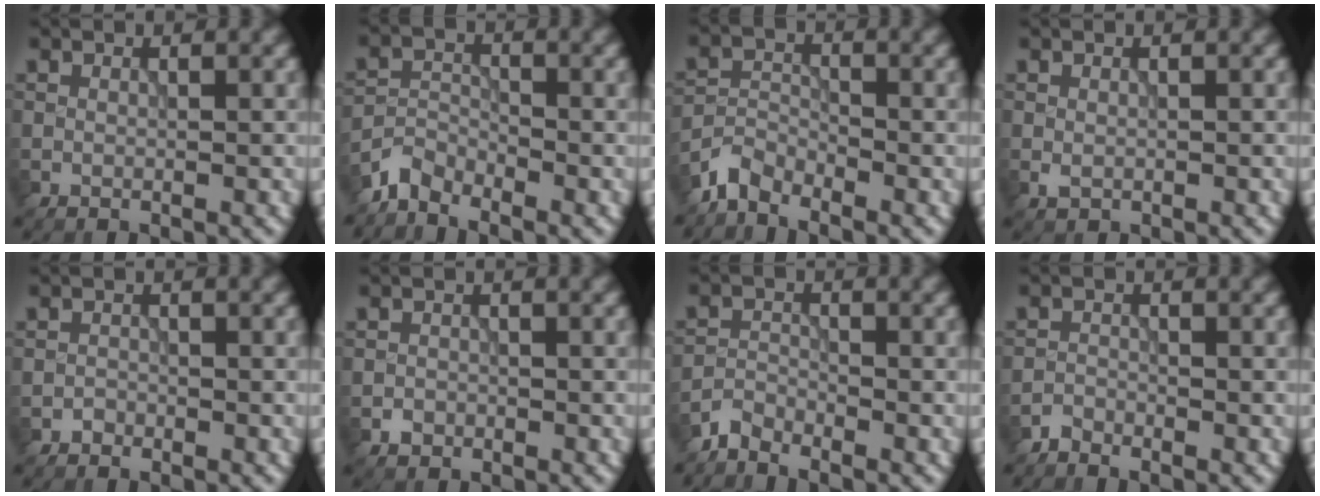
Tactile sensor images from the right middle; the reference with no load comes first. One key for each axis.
{"total": 2.7, "fx": -2.5, "fy": 0.9, "fz": 0.4, "tx": -0.006, "ty": 0.004, "tz": -0.061}
{"total": 2.8, "fx": -2.6, "fy": 0.9, "fz": 0.6, "tx": -0.011, "ty": 0.003, "tz": -0.063}
{"total": 0.8, "fx": -0.2, "fy": 0.6, "fz": 0.4, "tx": -0.009, "ty": -0.003, "tz": -0.004}
{"total": 0.7, "fx": -0.6, "fy": 0.4, "fz": -0.1, "tx": 0.006, "ty": 0.000, "tz": -0.009}
{"total": 0.9, "fx": -0.5, "fy": 0.7, "fz": 0.1, "tx": 0.006, "ty": -0.001, "tz": -0.009}
{"total": 1.9, "fx": -1.8, "fy": 0.5, "fz": 0.2, "tx": -0.005, "ty": 0.002, "tz": -0.045}
{"total": 1.3, "fx": -1.2, "fy": 0.3, "fz": 0.0, "tx": 0.002, "ty": 0.002, "tz": -0.028}